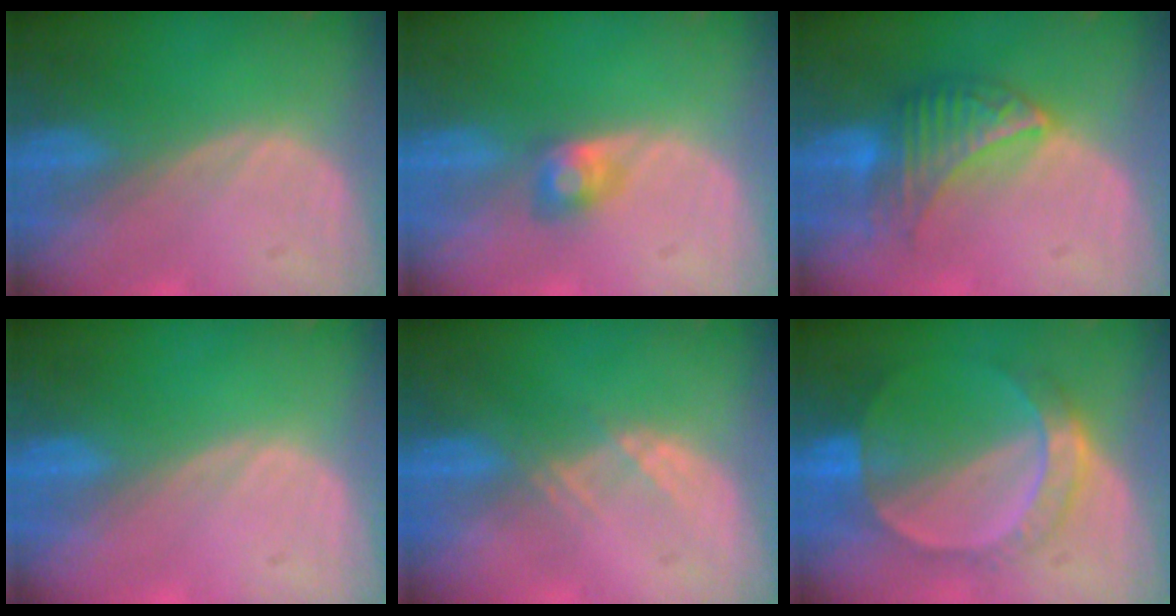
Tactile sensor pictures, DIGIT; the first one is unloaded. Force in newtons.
{"total": 2.6, "press": 2.5, "slide": 0.7}
{"total": 6.6, "press": 6.5, "slide": 1.0}
{"total": 0.0}
{"total": 1.9, "press": 1.8, "slide": 0.8}
{"total": 7.3, "press": 6.4, "slide": 3.6}